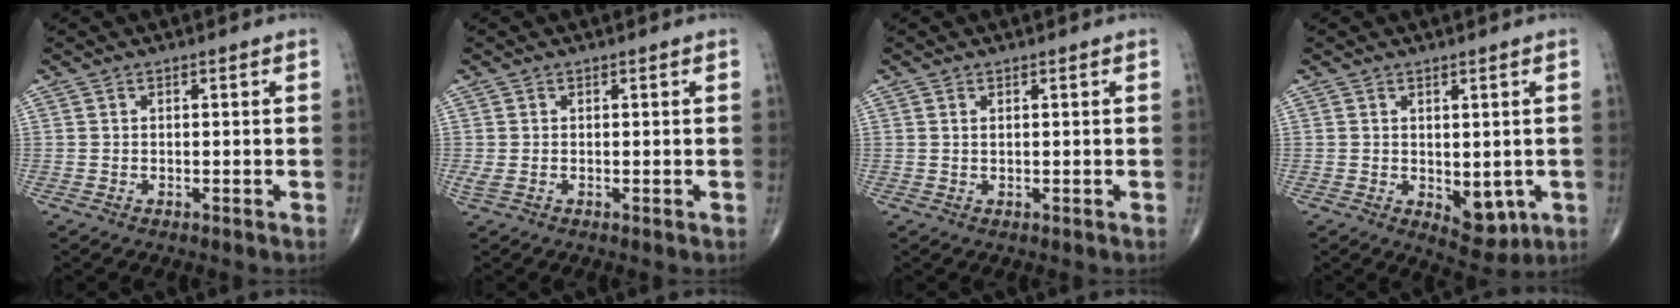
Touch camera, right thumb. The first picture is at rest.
{"total": 1.3, "force": [0.0, 0.6, 1.1], "torque": [-0.032, 0.000, 0.004]}
{"total": 0.5, "force": [0.3, 0.2, 0.4], "torque": [-0.009, 0.000, 0.006]}
{"total": 5.7, "force": [-0.9, 3.2, 4.6], "torque": [-0.035, -0.009, 0.001]}